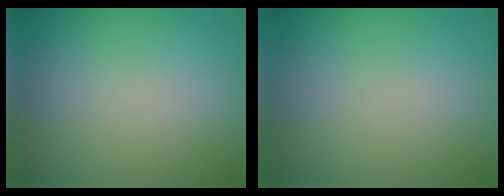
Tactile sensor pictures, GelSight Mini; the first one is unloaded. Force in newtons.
{"total": 0.0}